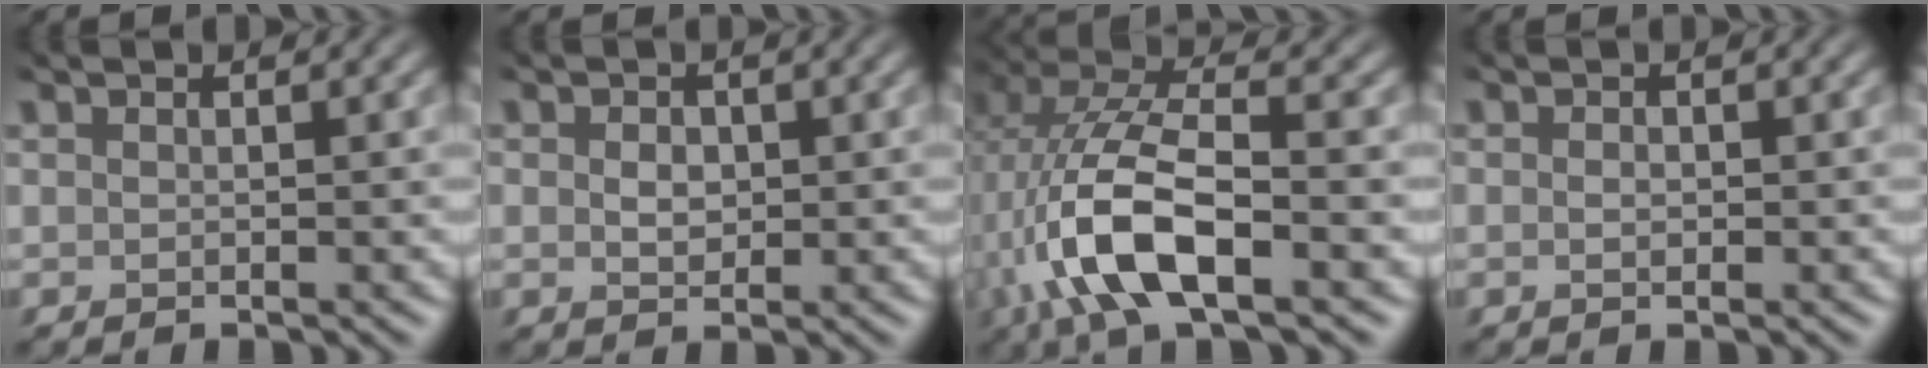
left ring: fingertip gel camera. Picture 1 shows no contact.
{"total": 1.4, "force": [-0.3, 1.1, 0.7], "torque": [-0.022, -0.007, 0.003]}
{"total": 8.7, "force": [-3.3, 3.3, 7.3], "torque": [-0.156, 0.007, -0.067]}
{"total": 0.6, "force": [-0.4, 0.4, 0.2], "torque": [-0.008, -0.004, 0.001]}